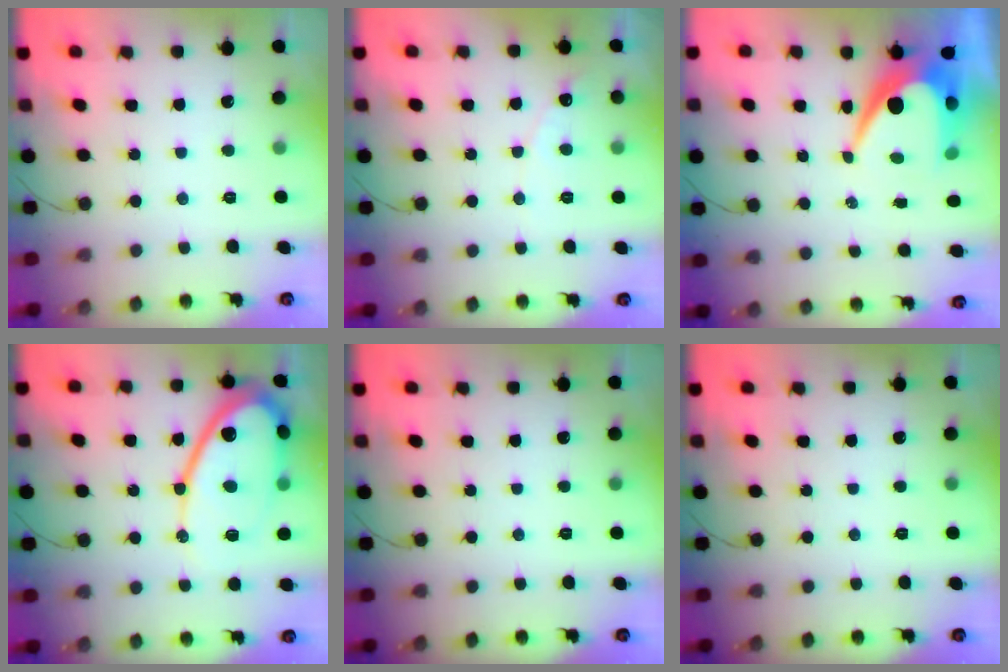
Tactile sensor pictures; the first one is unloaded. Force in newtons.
{"total": 4.7, "press": 4.7, "slide": 0.3}
{"total": 11.2, "press": 11.1, "slide": 0.9}
{"total": 17.2, "press": 17.1, "slide": 1.7}
{"total": 0.0}
{"total": 0.0}